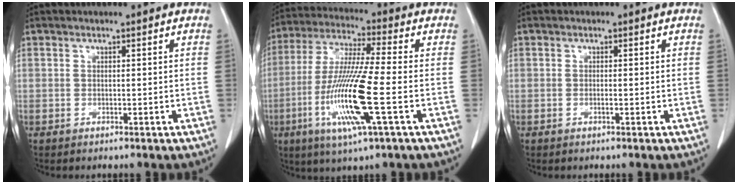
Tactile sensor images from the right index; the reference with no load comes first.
{"total": 14.7, "force": [-4.1, 0.1, 14.1], "torque": [-0.293, -0.019, -0.083]}
{"total": 0.6, "force": [-0.2, -0.1, 0.5], "torque": [-0.010, 0.001, -0.005]}